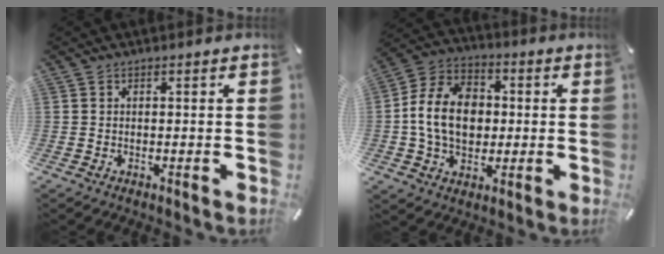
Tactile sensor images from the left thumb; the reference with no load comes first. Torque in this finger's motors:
{"motor_torque": [2.38, 2.42, 1.20, 0.90, 0.25]}